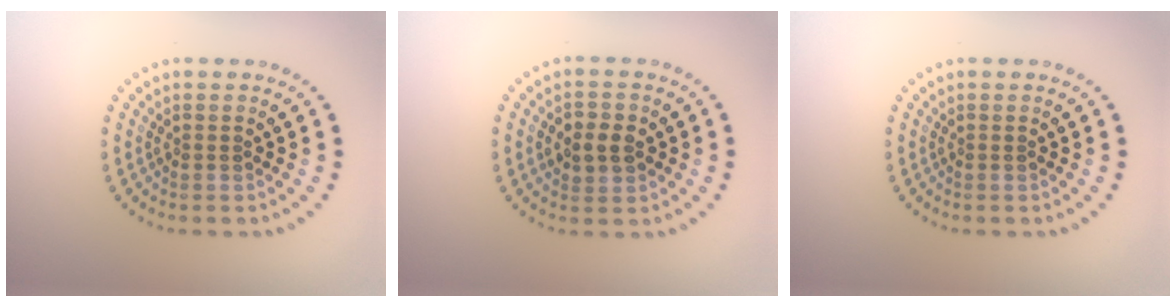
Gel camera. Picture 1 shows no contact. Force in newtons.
{"total": 2.8, "press": 2.8, "slide": 0.3}
{"total": 0.0}